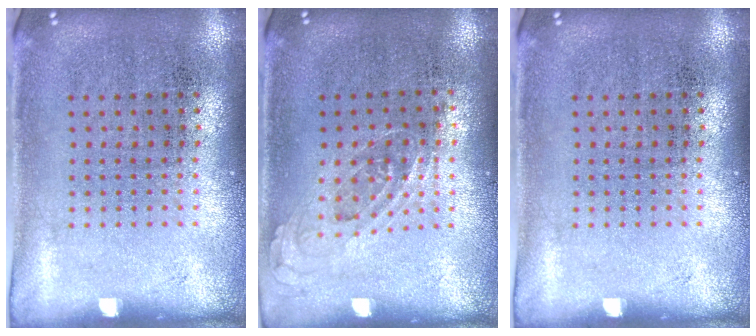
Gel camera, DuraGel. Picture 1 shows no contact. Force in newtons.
{"total": 0.6, "press": 0.6, "slide": 0.3}
{"total": 0.0}